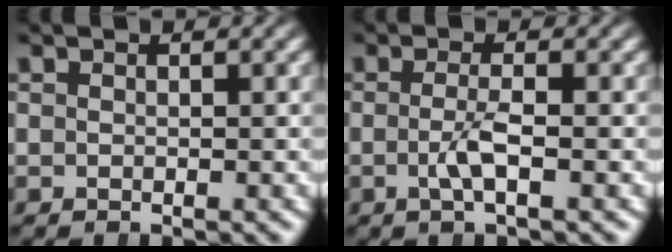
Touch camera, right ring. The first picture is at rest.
{"total": 2.2, "force": [-0.8, -0.1, 2.0], "torque": [-0.041, -0.007, -0.011]}